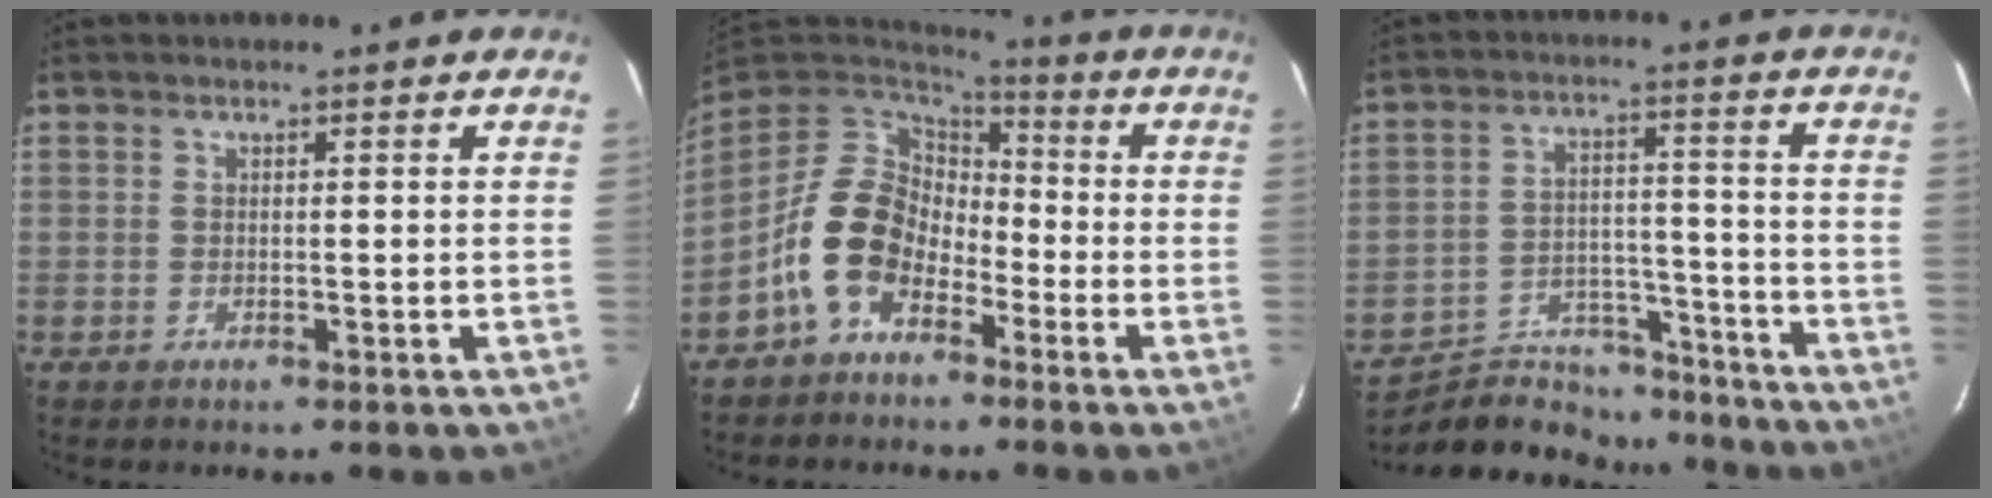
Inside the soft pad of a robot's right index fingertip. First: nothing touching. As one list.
[{"total": 11.6, "force": [-5.4, 8.1, 6.3], "torque": [-0.129, 0.018, -0.105]}, {"total": 14.4, "force": [-13.0, 5.9, 1.9], "torque": [-0.048, 0.040, -0.189]}]